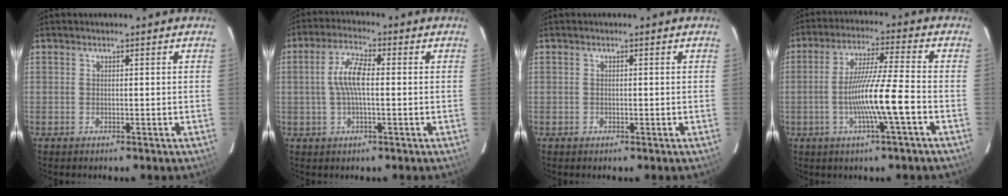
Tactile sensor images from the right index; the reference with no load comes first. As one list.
[{"total": 6.8, "force": [0.1, 2.0, 6.4], "torque": [-0.127, 0.011, 0.003]}, {"total": 0.6, "force": [-0.3, 0.6, 0.1], "torque": [0.003, 0.000, -0.001]}, {"total": 10.8, "force": [-3.5, -0.8, 10.2], "torque": [-0.190, -0.005, -0.062]}]